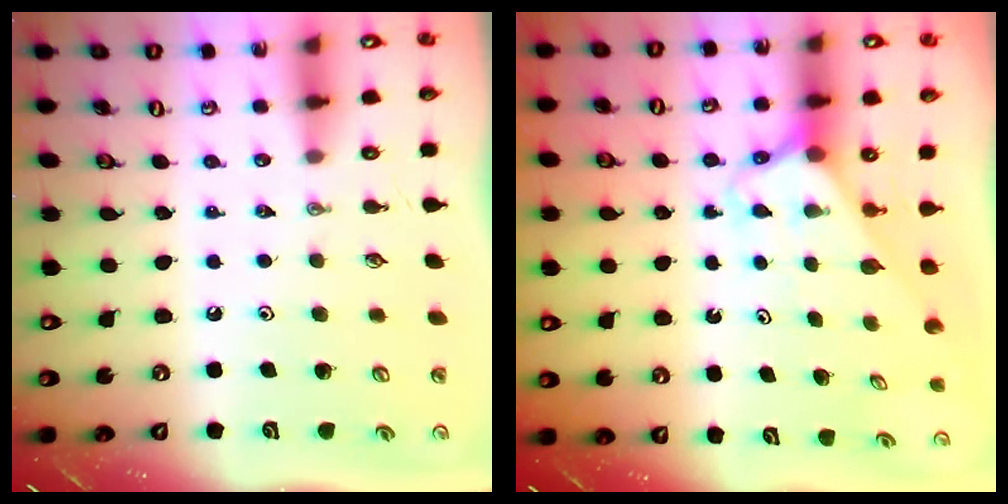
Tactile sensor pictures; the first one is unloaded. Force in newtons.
{"total": 2.5, "press": 2.5, "slide": 0.2}